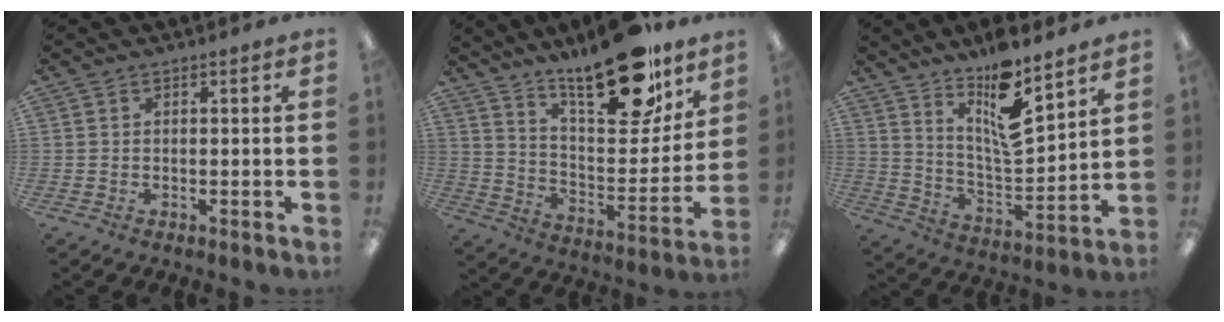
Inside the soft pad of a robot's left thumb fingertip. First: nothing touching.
{"total": 23.4, "force": [17.3, 8.0, 13.7], "torque": [-0.193, -0.117, 0.286]}
{"total": 13.6, "force": [9.9, 3.3, 8.8], "torque": [-0.148, -0.066, 0.165]}